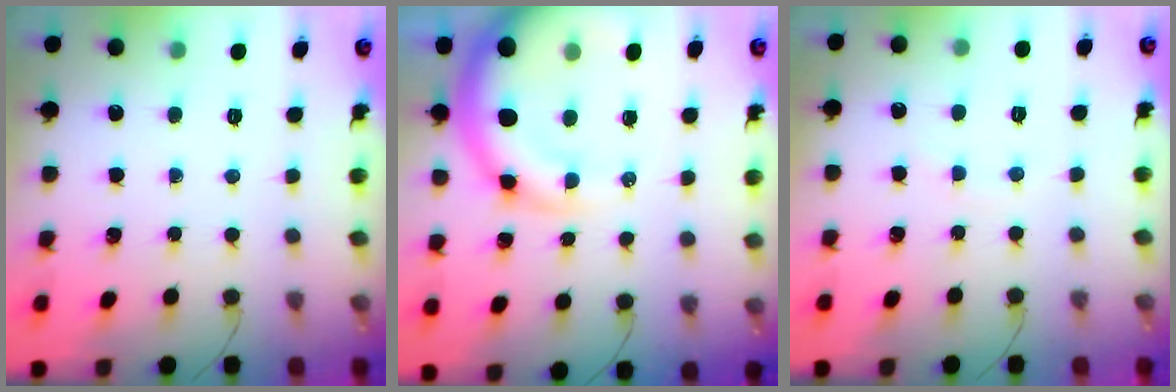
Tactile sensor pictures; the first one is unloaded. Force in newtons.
{"total": 12.6, "press": 12.1, "slide": 3.4}
{"total": 2.2, "press": 2.1, "slide": 0.7}